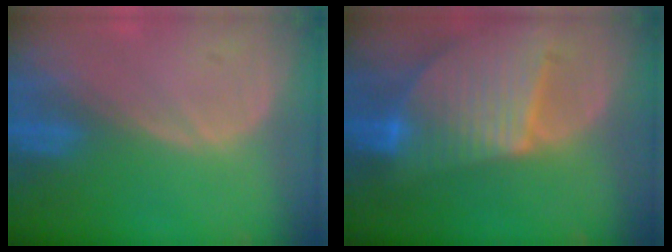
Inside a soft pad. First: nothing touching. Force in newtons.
{"total": 9.4, "press": 8.1, "slide": 4.7}